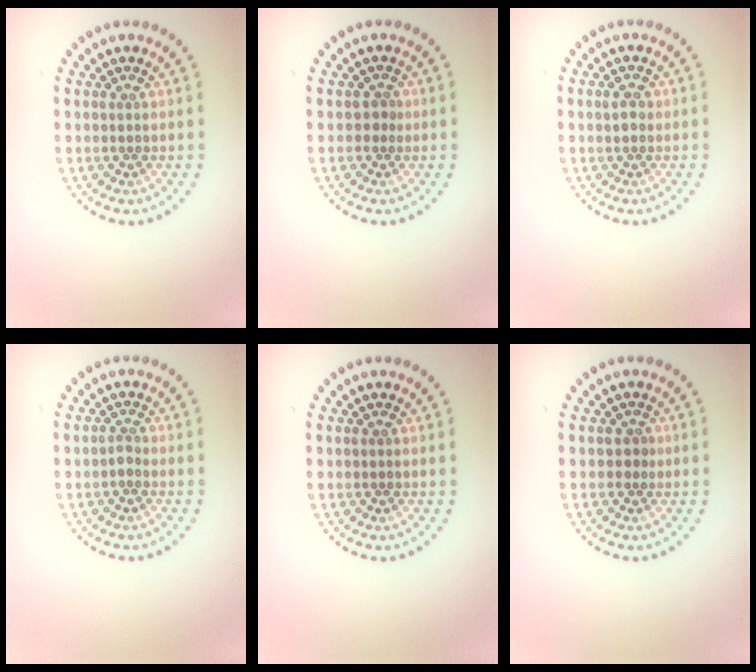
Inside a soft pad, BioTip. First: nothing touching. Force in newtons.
{"total": 1.1, "press": 0.8, "slide": 0.6}
{"total": 1.3, "press": 1.2, "slide": 0.2}
{"total": 0.9, "press": 0.6, "slide": 0.6}
{"total": 0.0}
{"total": 0.8, "press": 0.5, "slide": 0.7}